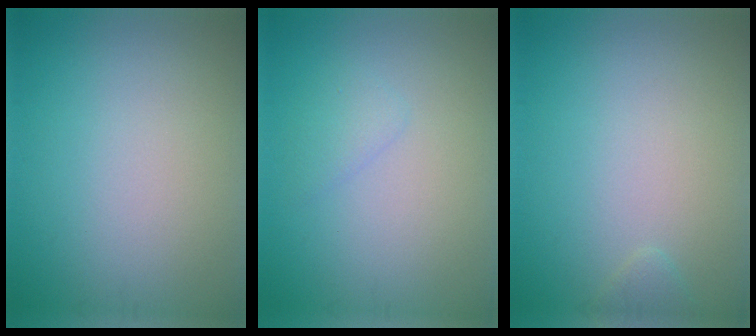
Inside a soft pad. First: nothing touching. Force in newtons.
{"total": 1.2, "press": 1.2, "slide": 0.0}
{"total": 0.8, "press": 0.8, "slide": 0.1}